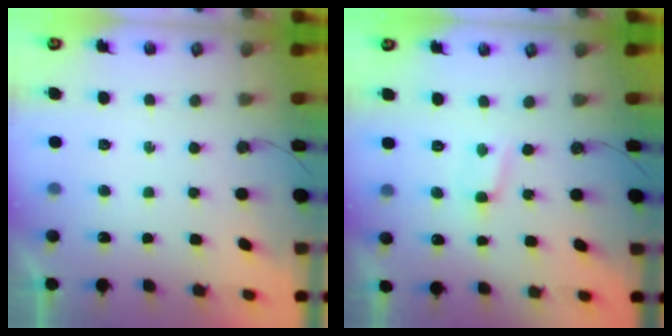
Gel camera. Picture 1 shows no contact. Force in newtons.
{"total": 1.6, "press": 1.5, "slide": 0.2}